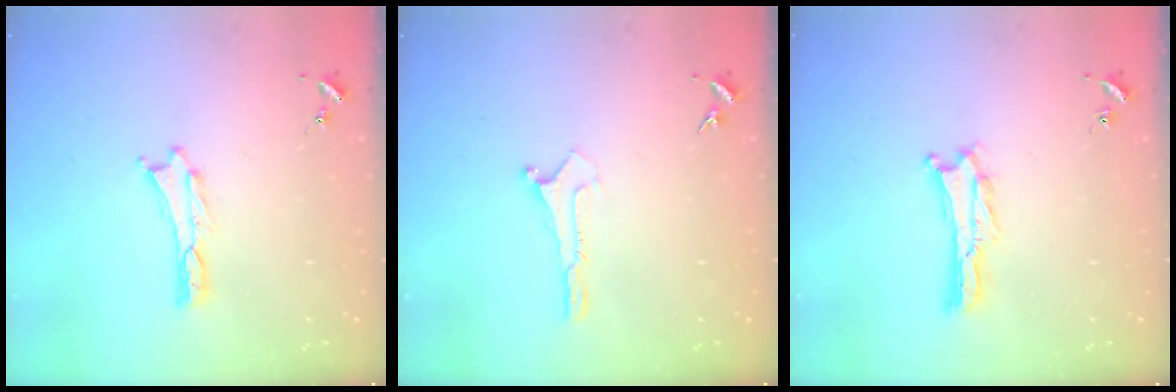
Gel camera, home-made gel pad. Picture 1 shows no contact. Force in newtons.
{"total": 0.0}
{"total": 0.0}